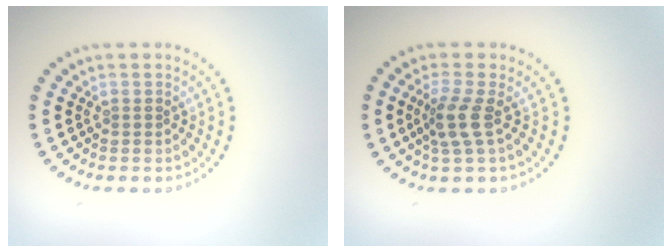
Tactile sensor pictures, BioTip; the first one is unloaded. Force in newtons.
{"total": 2.6, "press": 2.0, "slide": 1.7}